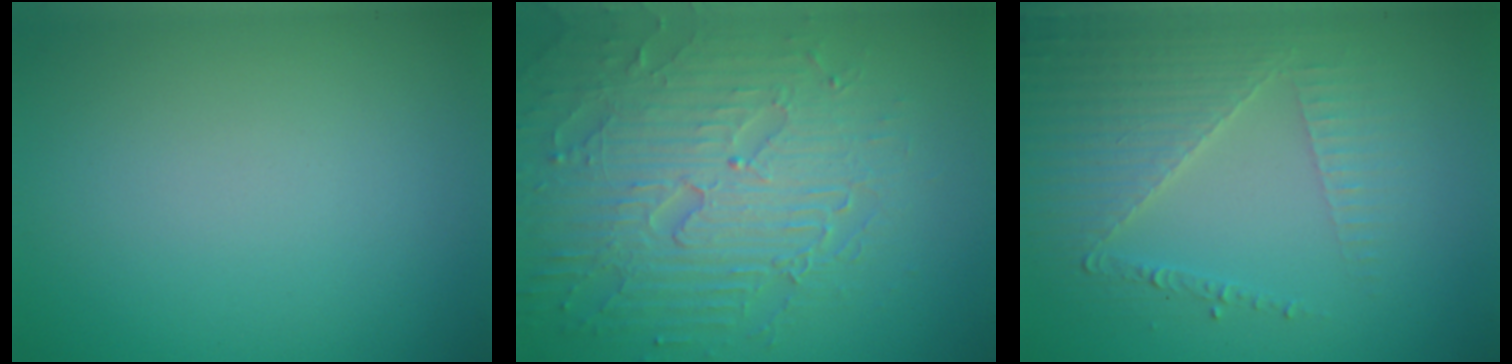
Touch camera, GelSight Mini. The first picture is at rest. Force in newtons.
{"total": 7.3, "press": 5.8, "slide": 4.4}
{"total": 3.8, "press": 3.7, "slide": 0.6}